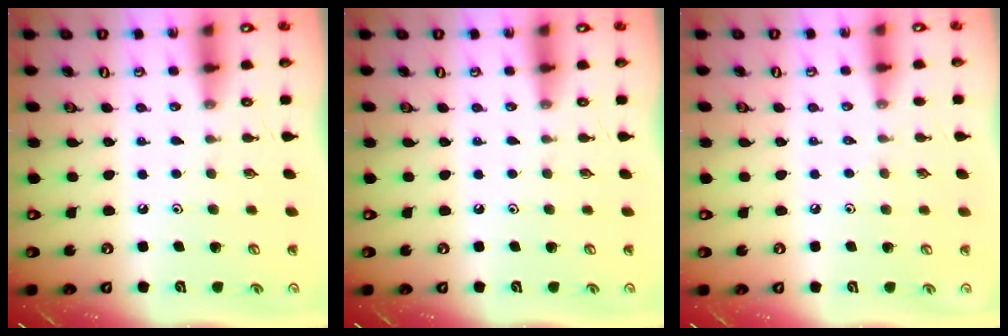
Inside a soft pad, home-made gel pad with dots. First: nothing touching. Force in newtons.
{"total": 0.0}
{"total": 3.4, "press": 3.3, "slide": 0.6}